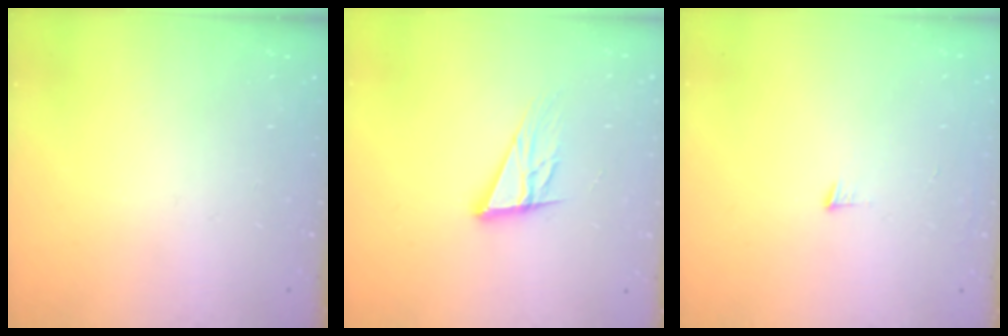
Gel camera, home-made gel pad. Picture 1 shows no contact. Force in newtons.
{"total": 13.6, "press": 13.1, "slide": 3.6}
{"total": 3.6, "press": 3.6, "slide": 0.5}